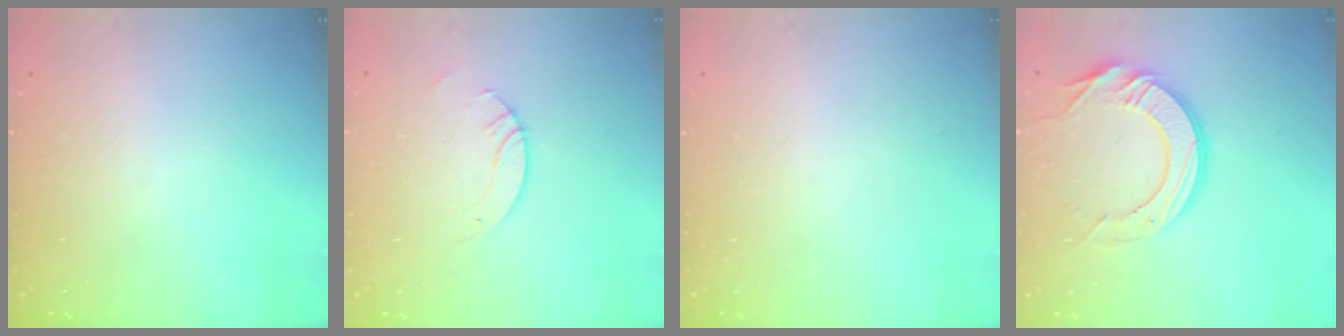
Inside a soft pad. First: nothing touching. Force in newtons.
{"total": 3.0, "press": 3.0, "slide": 0.3}
{"total": 0.0}
{"total": 14.2, "press": 14.1, "slide": 1.5}